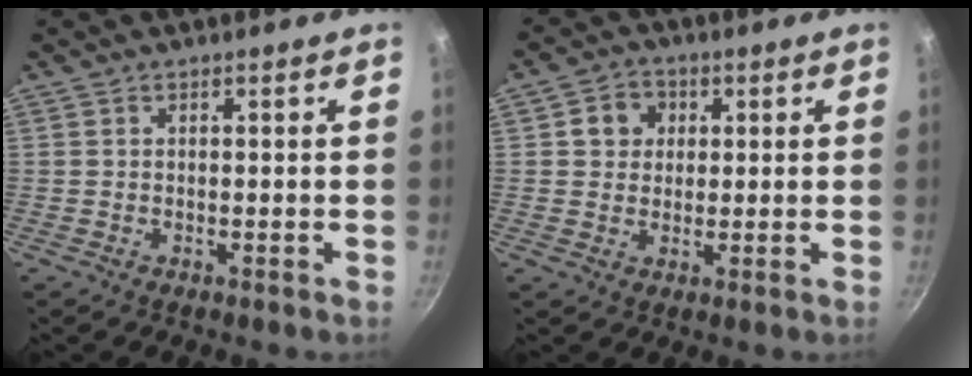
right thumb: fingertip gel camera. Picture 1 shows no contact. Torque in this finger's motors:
{"motor_torque": [-0.03, 0.03, 0.03, 0.03, 0.04]}